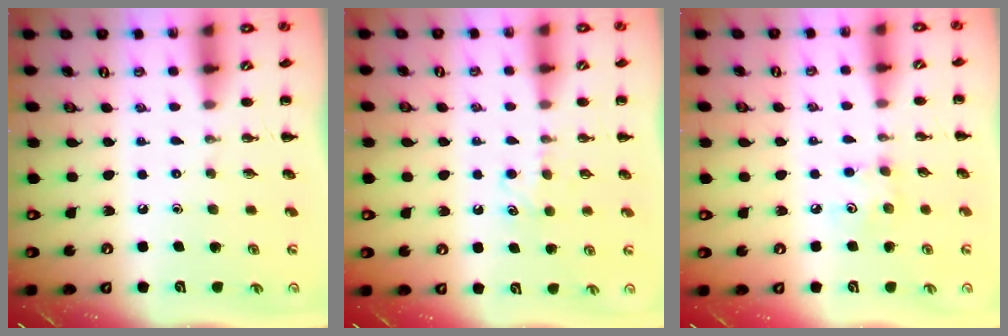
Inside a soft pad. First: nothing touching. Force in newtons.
{"total": 5.1, "press": 5.0, "slide": 1.2}
{"total": 5.2, "press": 5.1, "slide": 1.1}